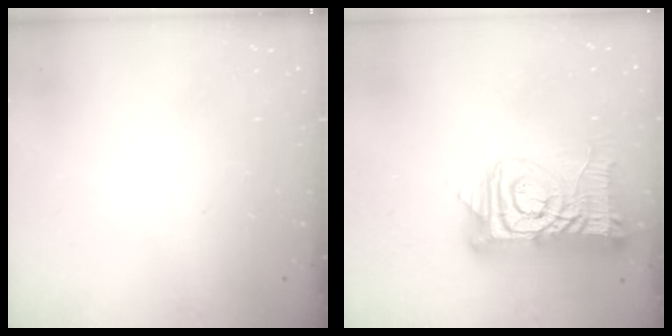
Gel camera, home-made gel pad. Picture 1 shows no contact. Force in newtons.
{"total": 16.0, "press": 15.9, "slide": 1.6}